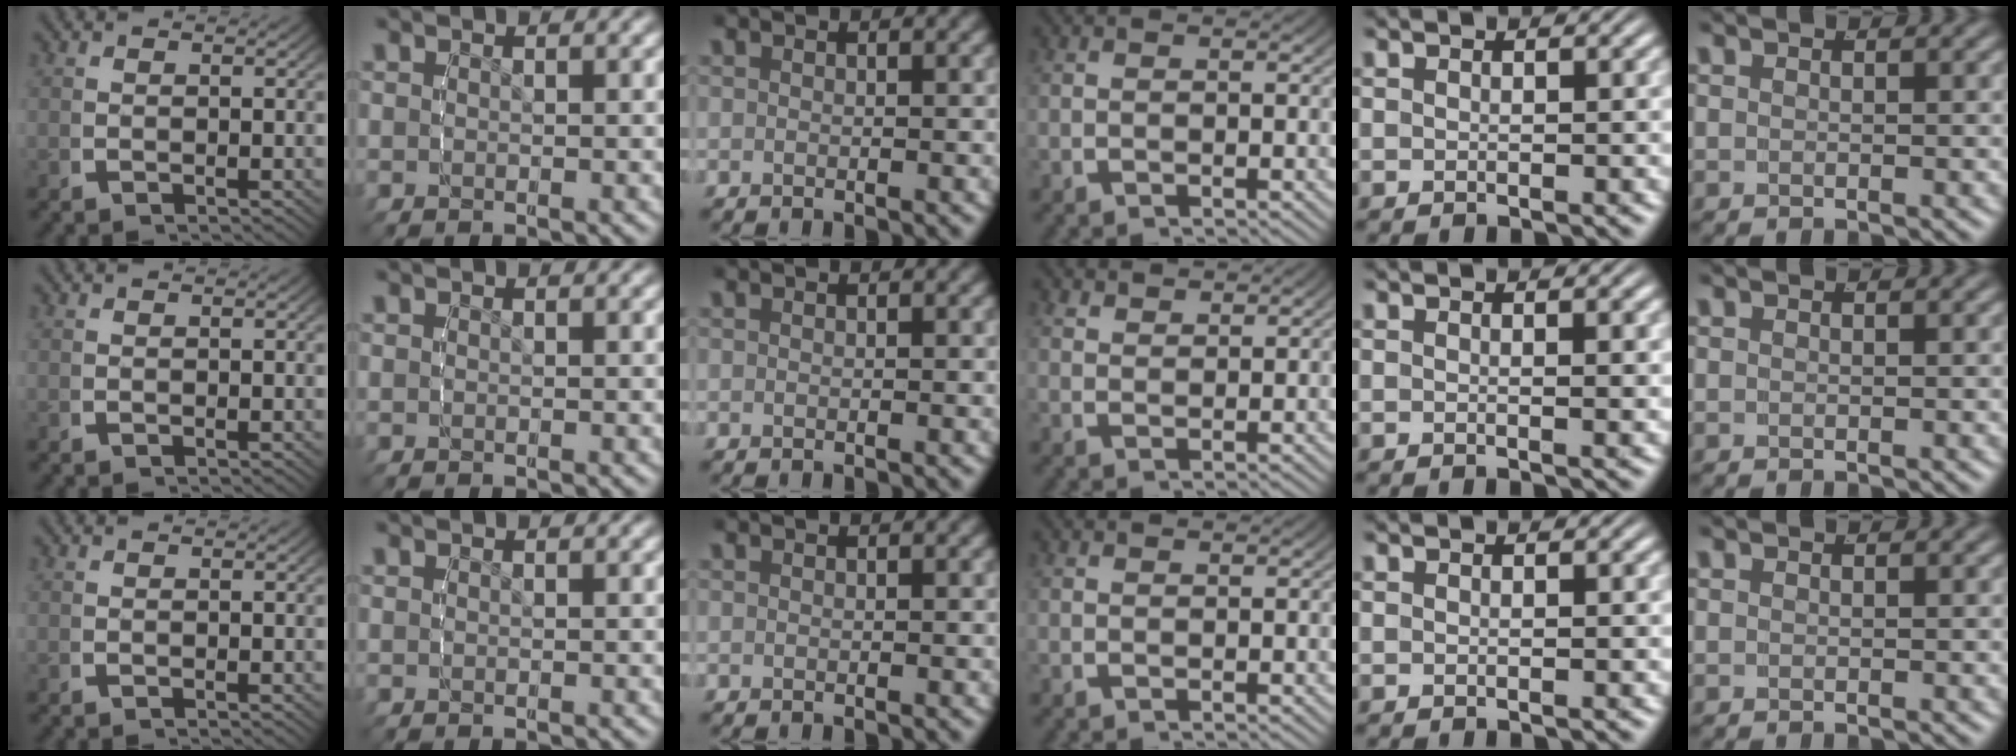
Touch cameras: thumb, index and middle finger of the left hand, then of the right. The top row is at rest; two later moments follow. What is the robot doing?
{"motion": "lift_and_place", "object": "screwdriver"}